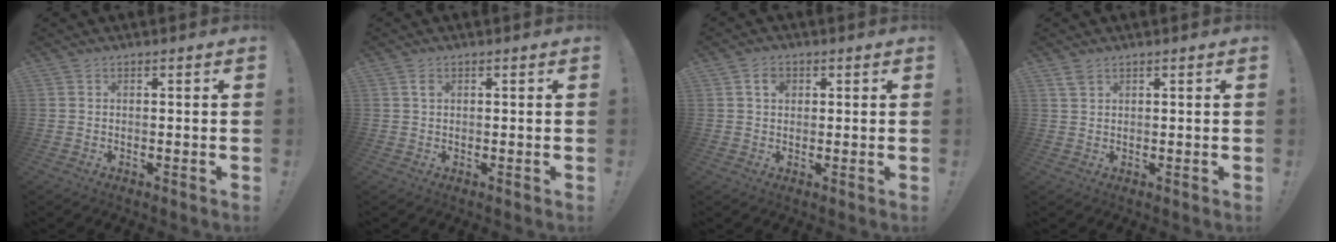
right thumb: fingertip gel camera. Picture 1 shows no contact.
{"total": 1.4, "force": [0.5, 0.8, 1.0], "torque": [-0.007, -0.003, 0.006]}
{"total": 3.8, "force": [1.1, 2.8, 2.3], "torque": [-0.027, 0.001, 0.016]}
{"total": 2.3, "force": [1.5, 1.2, 1.2], "torque": [-0.022, -0.002, 0.029]}